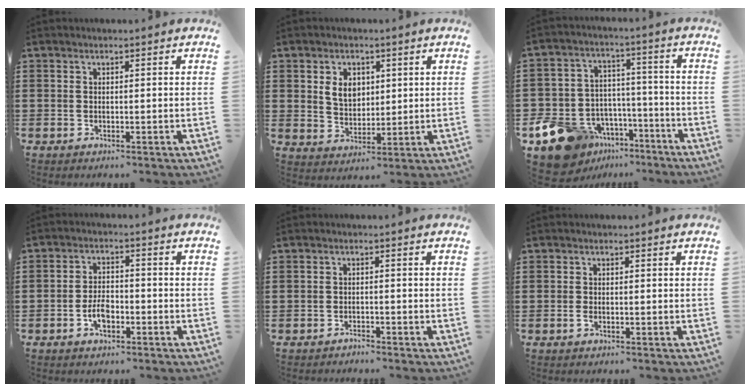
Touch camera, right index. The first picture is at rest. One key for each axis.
{"total": 5.0, "fx": 1.4, "fy": 3.9, "fz": 2.9, "tx": -0.064, "ty": 0.011, "tz": 0.021}
{"total": 12.0, "fx": -7.7, "fy": 8.4, "fz": 3.8, "tx": -0.118, "ty": 0.034, "tz": -0.140}
{"total": 4.2, "fx": -1.8, "fy": 2.2, "fz": 3.2, "tx": -0.070, "ty": 0.001, "tz": -0.036}
{"total": 1.2, "fx": -1.2, "fy": 0.2, "fz": -0.1, "tx": -0.004, "ty": 0.004, "tz": -0.026}
{"total": 0.8, "fx": -0.4, "fy": 0.3, "fz": 0.6, "tx": -0.021, "ty": -0.005, "tz": -0.009}